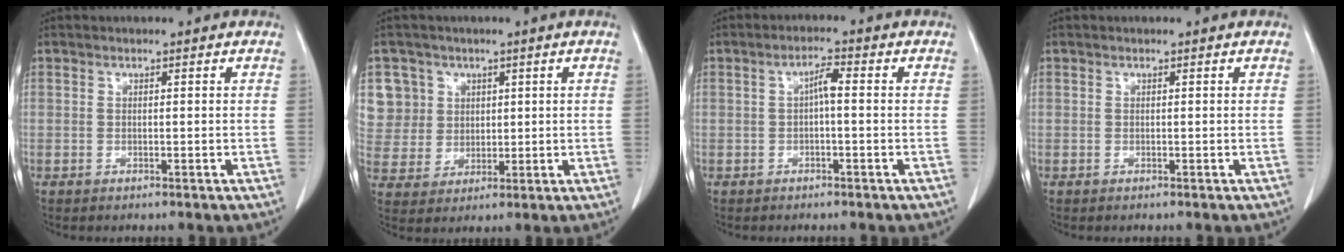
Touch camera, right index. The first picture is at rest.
{"total": 8.4, "force": [3.4, 7.7, 0.3], "torque": [-0.001, 0.019, 0.077]}
{"total": 2.7, "force": [-0.1, 0.5, 2.6], "torque": [-0.045, 0.008, -0.002]}
{"total": 0.0}